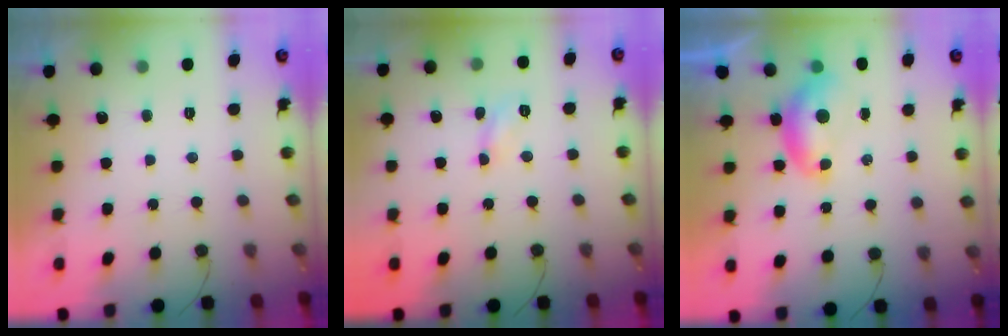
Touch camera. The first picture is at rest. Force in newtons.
{"total": 4.4, "press": 4.3, "slide": 0.6}
{"total": 7.4, "press": 7.3, "slide": 1.0}